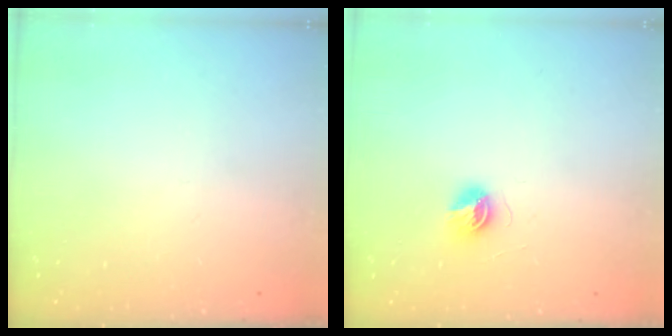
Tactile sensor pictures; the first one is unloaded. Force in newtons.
{"total": 5.6, "press": 5.6, "slide": 0.5}